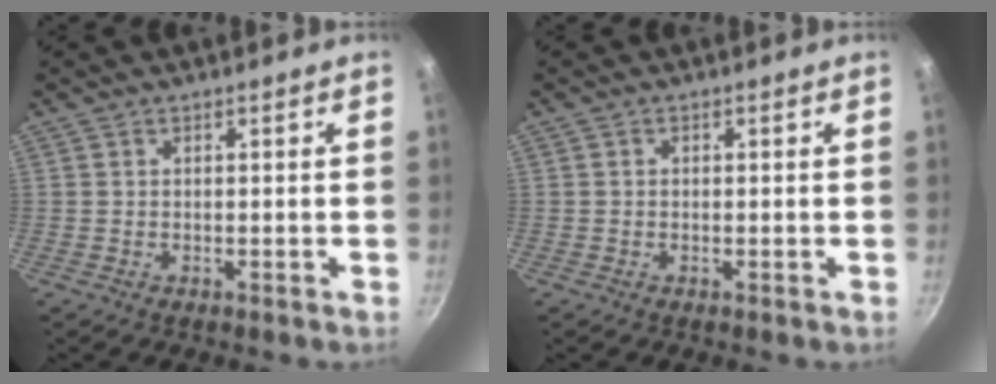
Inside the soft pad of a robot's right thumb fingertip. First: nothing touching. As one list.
[{"total": 0.6, "force": [0.0, 0.6, 0.2], "torque": [-0.004, 0.004, 0.000]}]